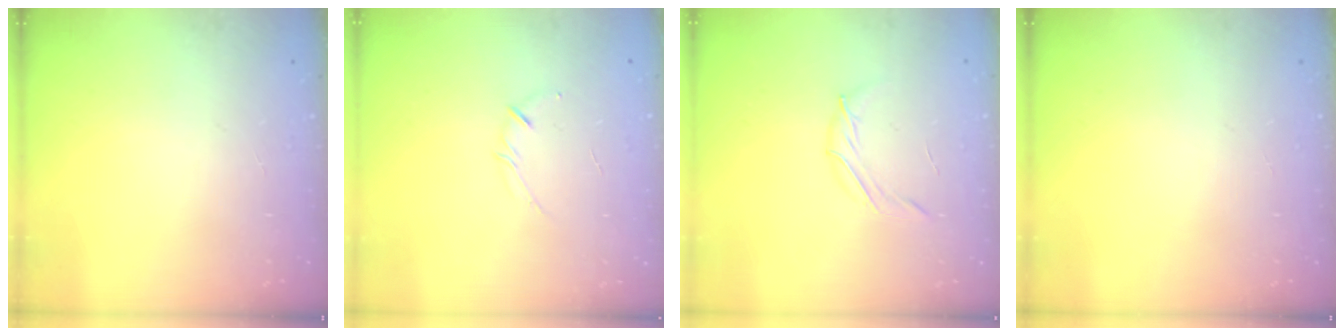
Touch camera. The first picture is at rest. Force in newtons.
{"total": 2.5, "press": 2.4, "slide": 0.4}
{"total": 4.2, "press": 4.0, "slide": 1.1}
{"total": 0.0}